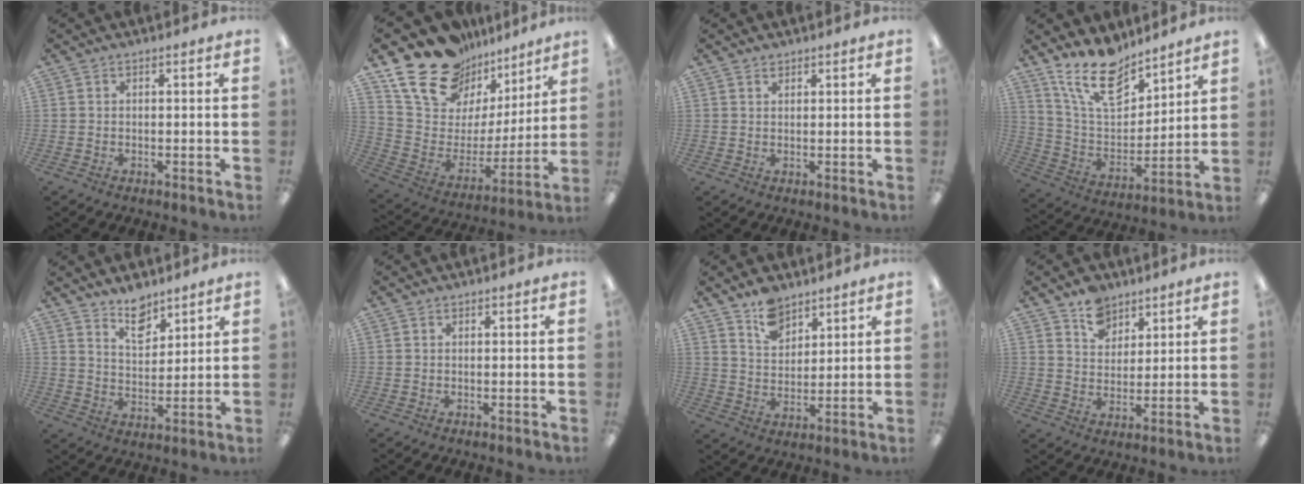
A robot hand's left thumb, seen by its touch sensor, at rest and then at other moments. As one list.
[{"total": 20.0, "force": [15.6, 10.8, 6.5], "torque": [-0.123, -0.119, 0.287]}, {"total": 1.2, "force": [1.0, 0.6, 0.1], "torque": [0.006, -0.004, 0.019]}, {"total": 16.1, "force": [12.3, 7.0, 7.7], "torque": [-0.152, -0.070, 0.226]}, {"total": 8.3, "force": [6.8, 4.0, 2.8], "torque": [-0.037, -0.041, 0.122]}, {"total": 0.0}, {"total": 8.0, "force": [6.4, 4.4, 2.0], "torque": [-0.032, -0.037, 0.119]}, {"total": 8.3, "force": [6.0, 5.4, 1.8], "torque": [-0.031, -0.030, 0.113]}]